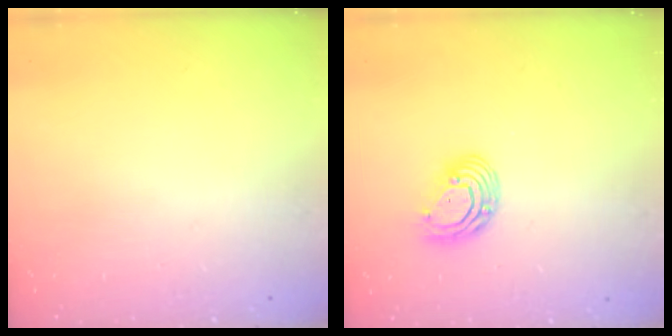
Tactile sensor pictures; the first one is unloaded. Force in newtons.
{"total": 10.7, "press": 10.5, "slide": 2.2}